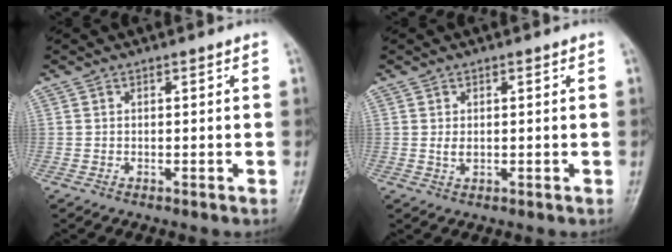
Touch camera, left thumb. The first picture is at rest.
{"total": 1.8, "force": [0.3, 1.1, 1.4], "torque": [-0.022, -0.003, 0.007]}